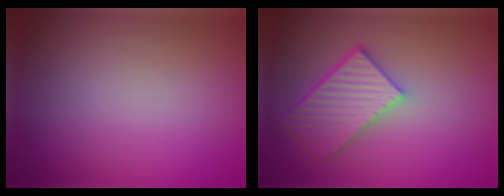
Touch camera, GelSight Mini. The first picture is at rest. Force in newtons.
{"total": 5.5, "press": 4.6, "slide": 3.0}